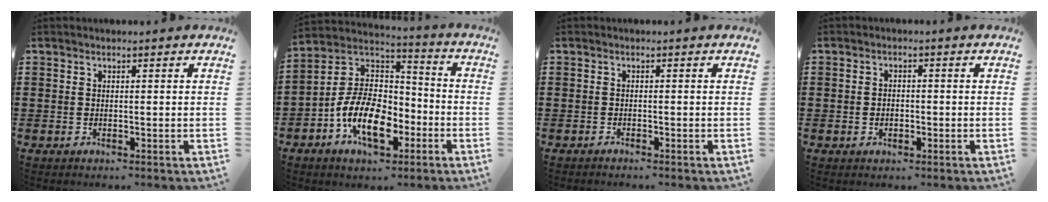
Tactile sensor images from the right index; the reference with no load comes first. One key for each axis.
{"total": 12.1, "fx": -5.2, "fy": 7.0, "fz": 8.3, "tx": -0.186, "ty": 0.007, "tz": -0.100}
{"total": 0.6, "fx": -0.6, "fy": -0.1, "fz": 0.0, "tx": 0.000, "ty": -0.002, "tz": -0.013}
{"total": 1.1, "fx": -0.5, "fy": 0.8, "fz": 0.6, "tx": -0.014, "ty": 0.001, "tz": -0.010}